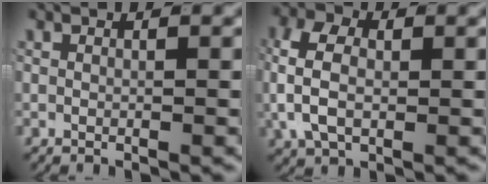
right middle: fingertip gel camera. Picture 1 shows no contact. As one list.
[{"total": 5.5, "force": [0.2, 3.8, 4.0], "torque": [-0.098, -0.008, 0.009]}]